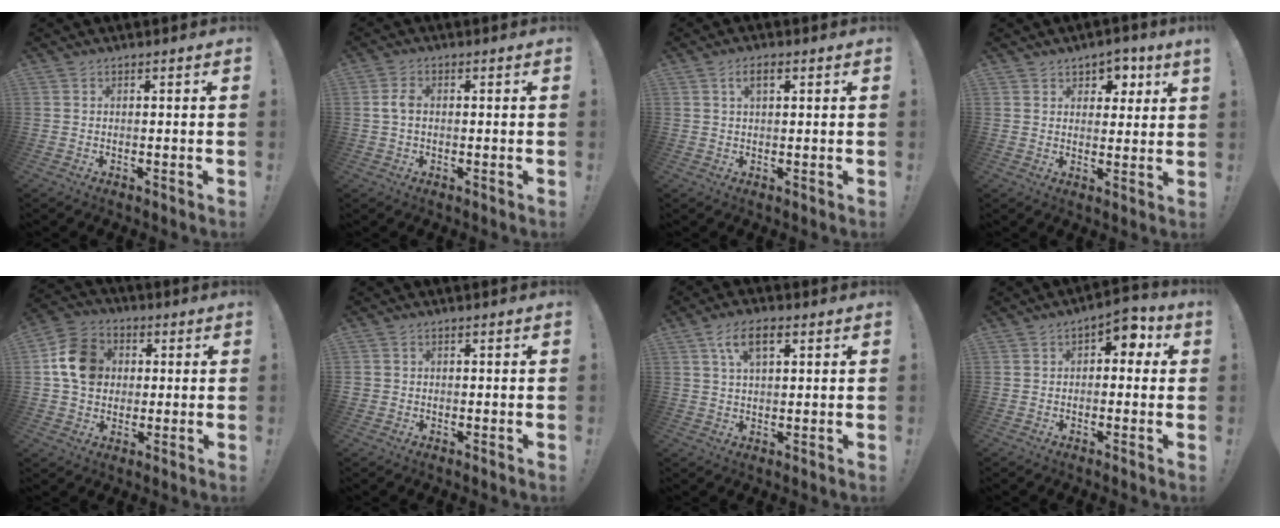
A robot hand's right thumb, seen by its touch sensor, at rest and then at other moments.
{"total": 3.5, "force": [-0.2, 2.3, 2.5], "torque": [-0.057, 0.009, -0.003]}
{"total": 3.5, "force": [1.3, 1.6, 2.8], "torque": [-0.044, 0.000, 0.019]}
{"total": 4.9, "force": [3.5, 3.1, 1.7], "torque": [-0.005, -0.028, 0.058]}
{"total": 13.2, "force": [2.2, 11.2, 6.8], "torque": [-0.097, 0.009, 0.048]}
{"total": 1.1, "force": [-0.2, 1.1, 0.2], "torque": [-0.006, 0.005, -0.002]}
{"total": 7.5, "force": [3.1, 3.6, 5.8], "torque": [-0.093, 0.001, 0.053]}
{"total": 4.9, "force": [1.1, 3.1, 3.6], "torque": [-0.038, -0.006, 0.015]}